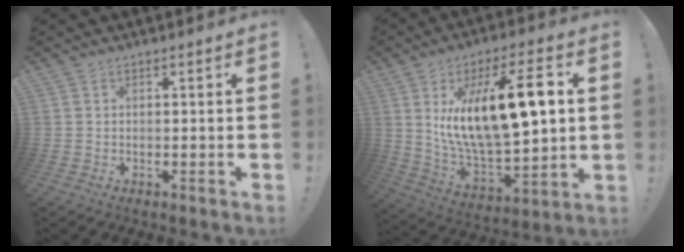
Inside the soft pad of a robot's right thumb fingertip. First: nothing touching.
{"total": 22.0, "force": [6.1, 8.3, 19.4], "torque": [-0.336, -0.032, 0.101]}